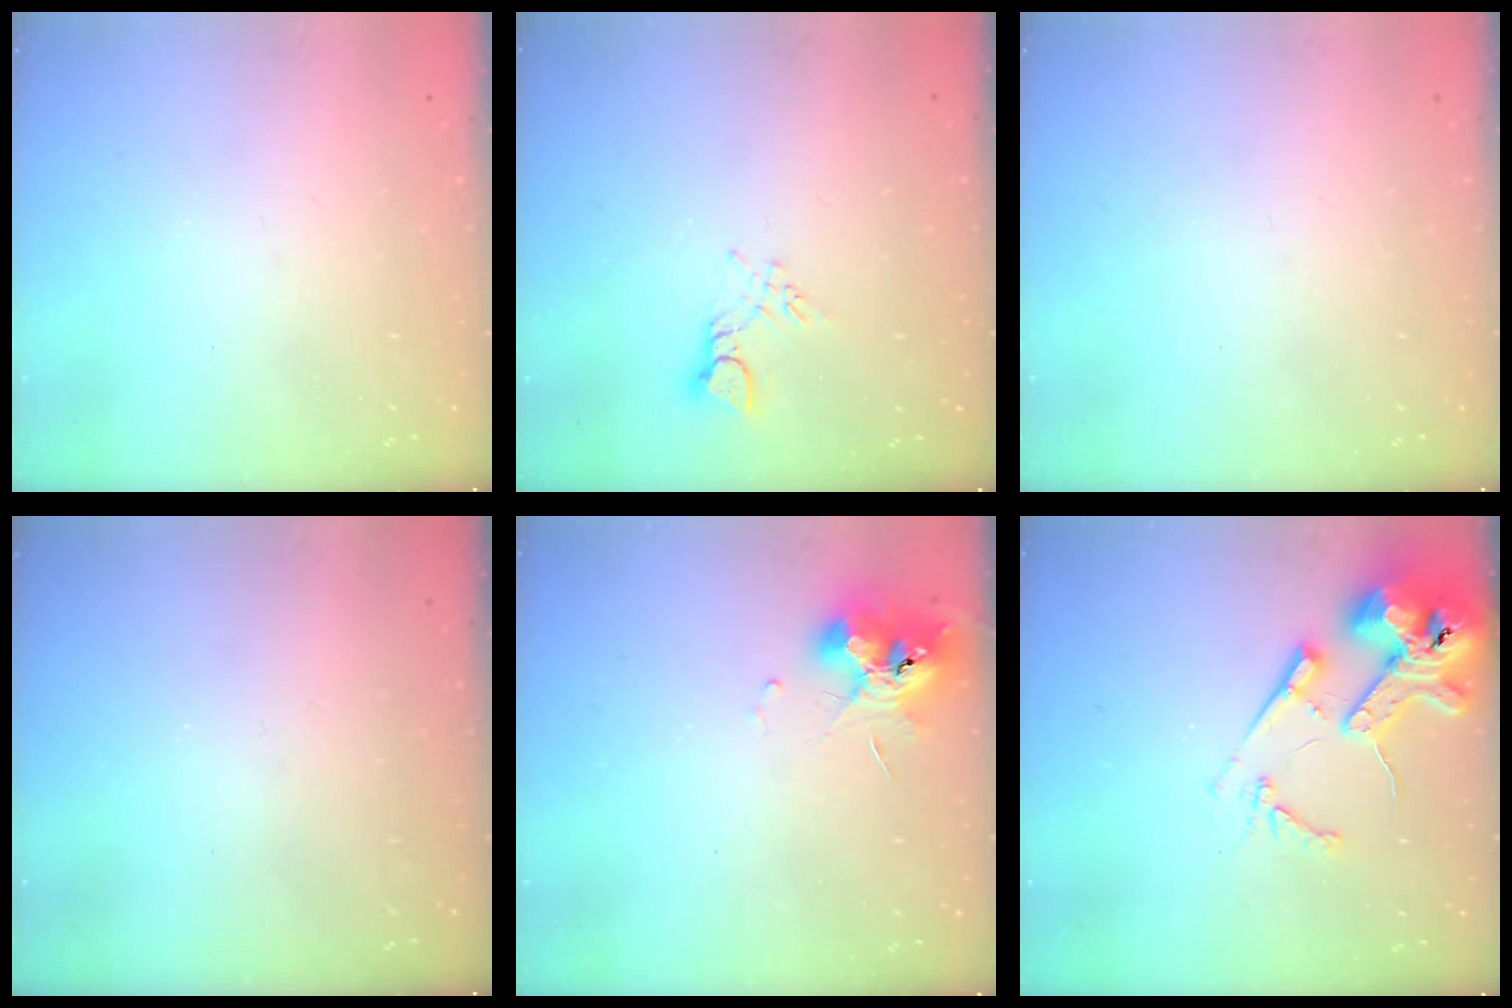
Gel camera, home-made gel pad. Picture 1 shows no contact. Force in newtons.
{"total": 2.6, "press": 2.6, "slide": 0.4}
{"total": 0.0}
{"total": 0.0}
{"total": 10.7, "press": 10.6, "slide": 0.7}
{"total": 16.2, "press": 16.0, "slide": 2.3}